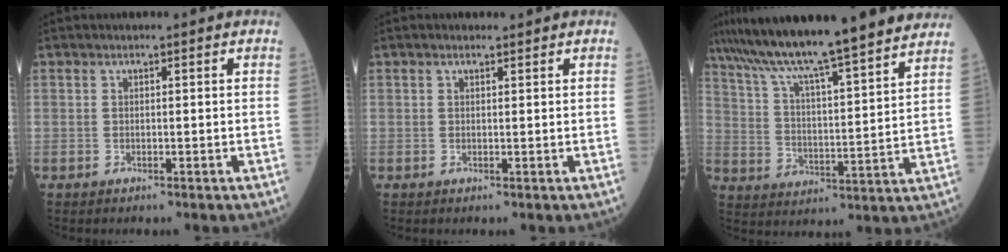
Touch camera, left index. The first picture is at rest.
{"total": 0.5, "force": [0.5, 0.2, 0.1], "torque": [-0.011, 0.003, 0.007]}
{"total": 21.2, "force": [18.2, 0.3, 10.8], "torque": [-0.181, 0.008, 0.272]}